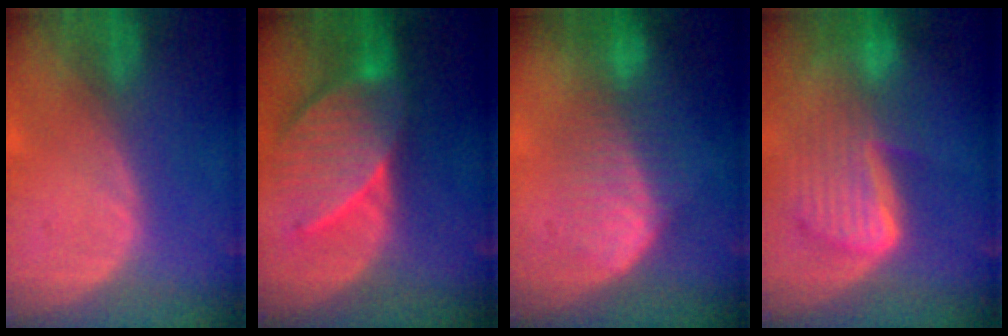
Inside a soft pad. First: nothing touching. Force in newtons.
{"total": 8.9, "press": 8.7, "slide": 2.0}
{"total": 6.8, "press": 6.6, "slide": 1.5}
{"total": 9.8, "press": 8.2, "slide": 5.2}